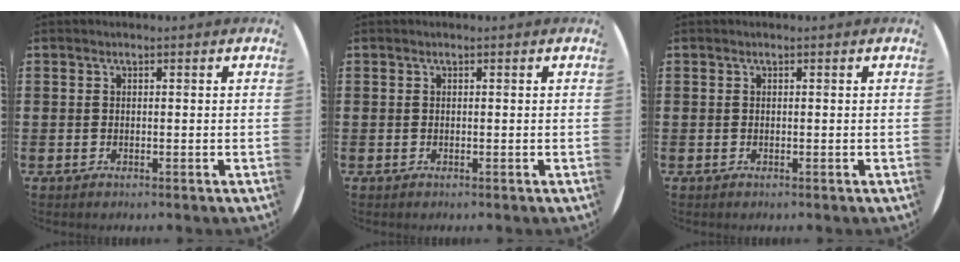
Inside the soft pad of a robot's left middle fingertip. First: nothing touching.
{"total": 0.0}
{"total": 0.0}